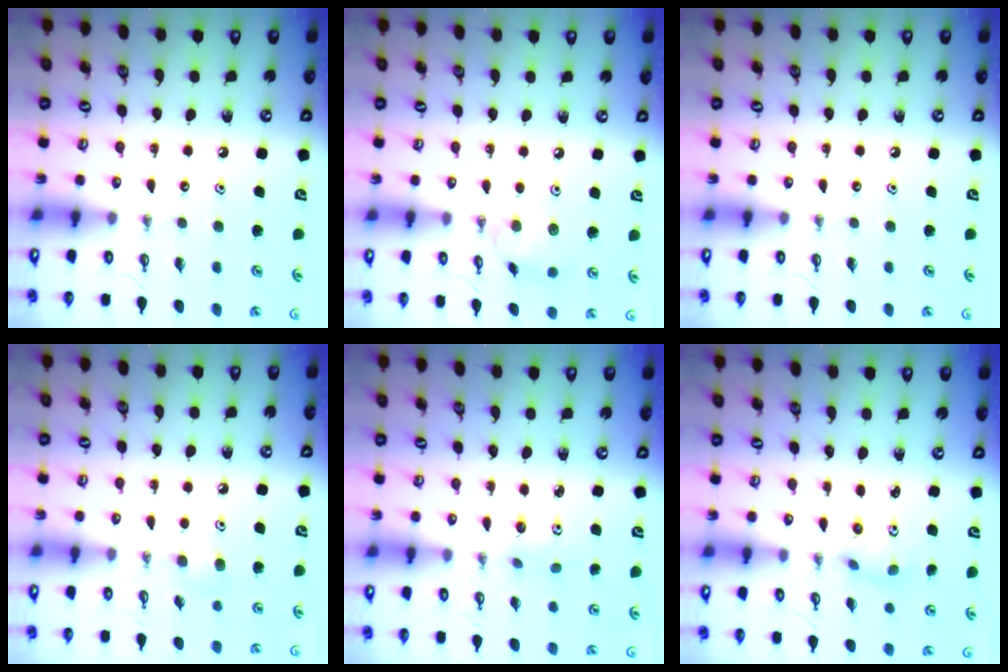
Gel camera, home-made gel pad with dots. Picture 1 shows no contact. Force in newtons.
{"total": 7.8, "press": 7.8, "slide": 0.8}
{"total": 0.0}
{"total": 4.1, "press": 4.0, "slide": 1.2}
{"total": 5.7, "press": 5.0, "slide": 2.8}
{"total": 3.3, "press": 3.0, "slide": 1.4}